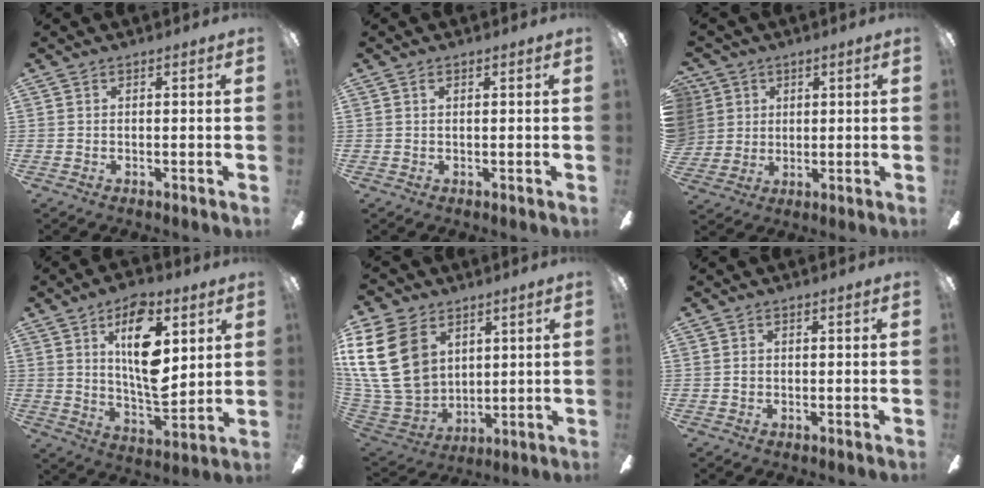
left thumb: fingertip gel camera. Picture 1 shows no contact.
{"total": 0.8, "force": [0.4, 0.4, 0.6], "torque": [-0.013, 0.003, 0.006]}
{"total": 6.3, "force": [2.3, 5.9, 0.4], "torque": [-0.020, -0.003, 0.047]}
{"total": 17.0, "force": [6.7, 7.8, 13.5], "torque": [-0.216, -0.028, 0.108]}
{"total": 21.8, "force": [6.7, 16.2, 13.0], "torque": [-0.300, -0.023, 0.123]}
{"total": 1.0, "force": [0.1, 0.9, 0.4], "torque": [-0.007, 0.005, 0.000]}